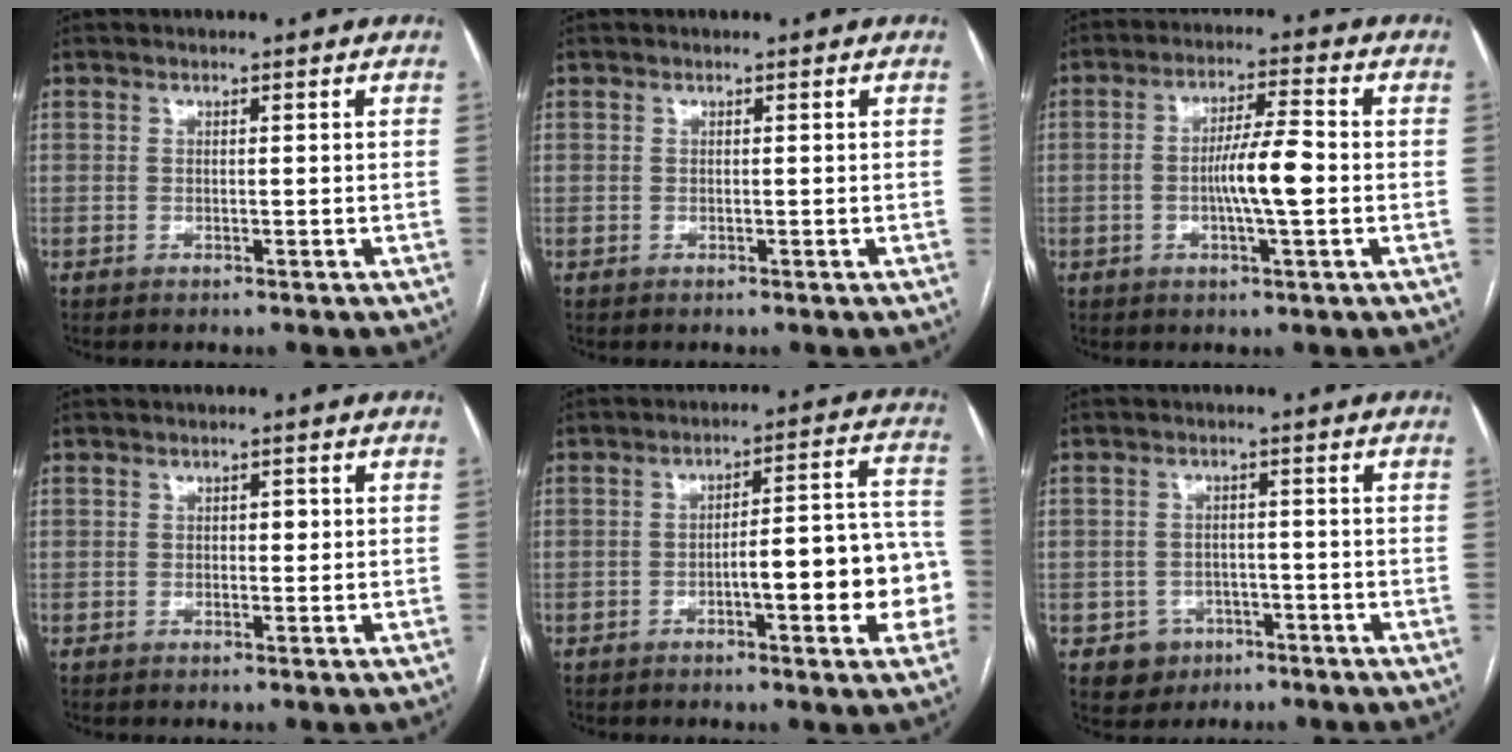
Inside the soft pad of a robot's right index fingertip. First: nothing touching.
{"total": 0.0}
{"total": 7.3, "force": [-1.1, 0.8, 7.2], "torque": [-0.132, 0.007, -0.022]}
{"total": 1.3, "force": [0.2, 0.7, 1.0], "torque": [-0.011, 0.004, 0.002]}
{"total": 12.9, "force": [-3.6, 2.7, 12.1], "torque": [-0.142, 0.036, -0.045]}
{"total": 4.3, "force": [-2.1, 3.8, 0.3], "torque": [0.005, 0.014, -0.026]}